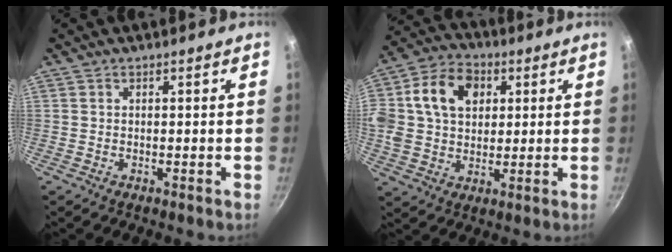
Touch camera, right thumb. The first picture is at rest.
{"total": 17.9, "force": [4.7, 13.4, 10.8], "torque": [-0.204, 0.021, 0.070]}